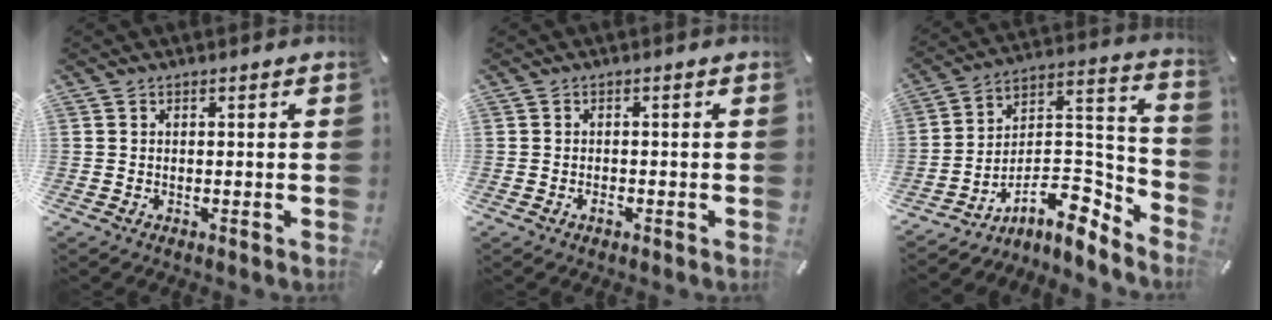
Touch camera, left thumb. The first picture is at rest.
{"total": 1.4, "force": [-0.7, 1.0, 0.7], "torque": [-0.014, 0.003, -0.014]}
{"total": 11.8, "force": [-5.9, 7.1, 7.3], "torque": [-0.103, -0.006, -0.098]}